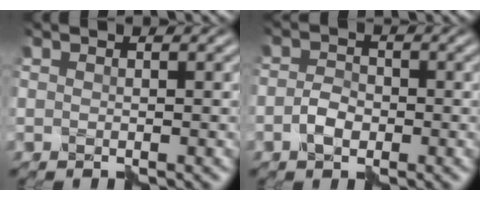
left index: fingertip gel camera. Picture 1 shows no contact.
{"total": 2.3, "force": [-1.1, 1.4, 1.4], "torque": [-0.026, 0.002, -0.030]}